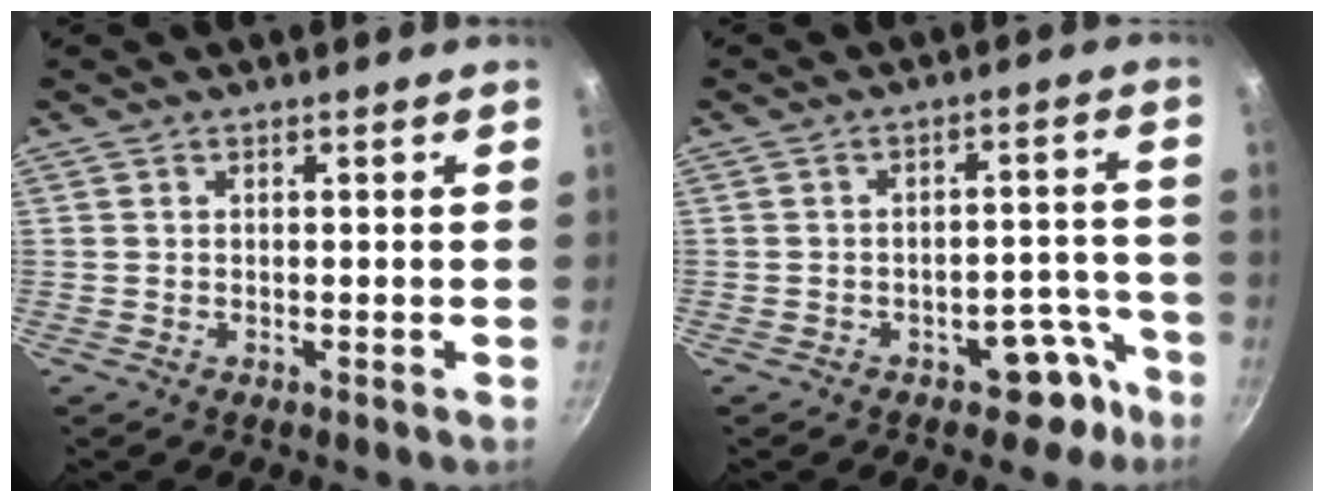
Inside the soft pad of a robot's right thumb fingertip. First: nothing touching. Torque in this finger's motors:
{"motor_torque": [3.11, 1.51, 1.16, -1.12, 0.05]}